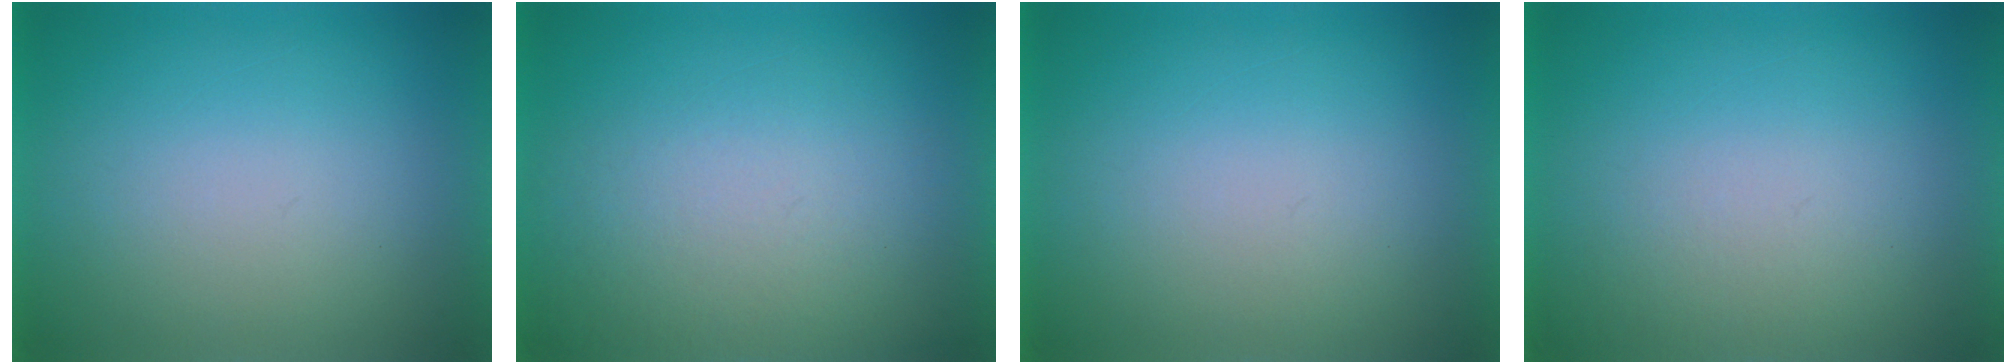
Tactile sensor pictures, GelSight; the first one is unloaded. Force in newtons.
{"total": 4.6}
{"total": 1.1}
{"total": 1.8}